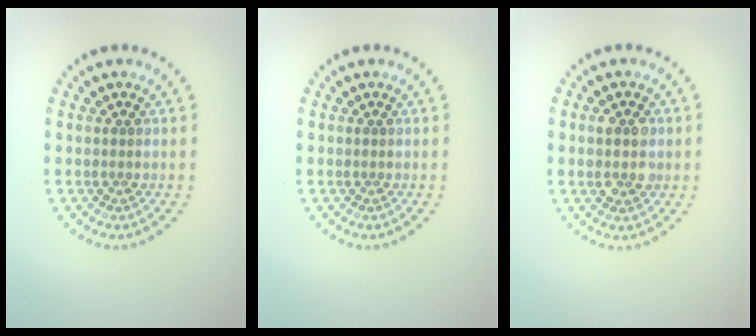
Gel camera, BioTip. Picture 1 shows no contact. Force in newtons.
{"total": 0.0}
{"total": 2.7, "press": 2.7, "slide": 0.3}